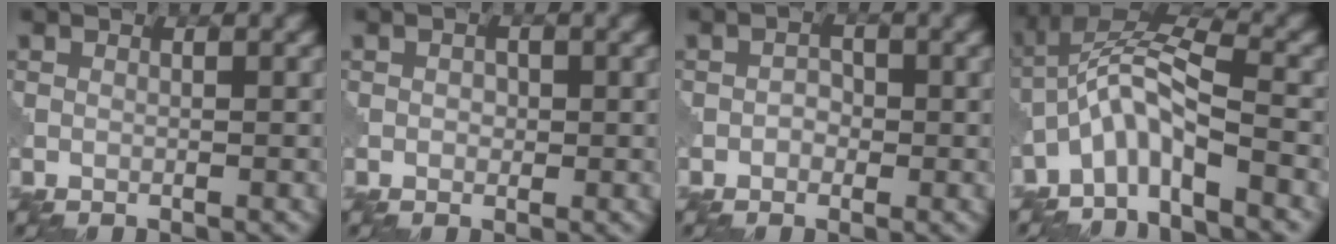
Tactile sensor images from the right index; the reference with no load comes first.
{"total": 0.9, "force": [0.1, 0.8, 0.5], "torque": [-0.008, -0.001, -0.002]}
{"total": 1.2, "force": [-0.4, 1.0, 0.6], "torque": [-0.008, 0.001, -0.010]}
{"total": 6.0, "force": [-3.3, 1.6, 4.8], "torque": [-0.092, 0.016, -0.075]}